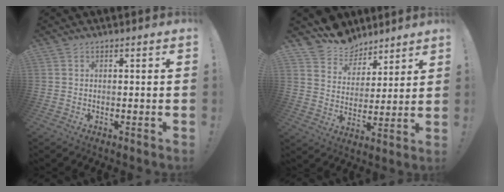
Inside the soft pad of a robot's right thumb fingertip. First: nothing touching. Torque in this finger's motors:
{"motor_torque": [-0.50, 1.44, 0.55, 0.69, 0.02]}